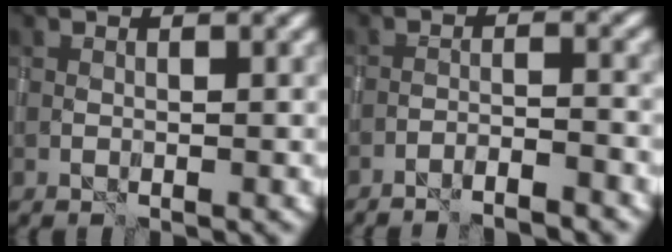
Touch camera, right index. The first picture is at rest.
{"total": 3.3, "force": [-2.9, 0.3, 1.5], "torque": [-0.022, 0.007, -0.049]}